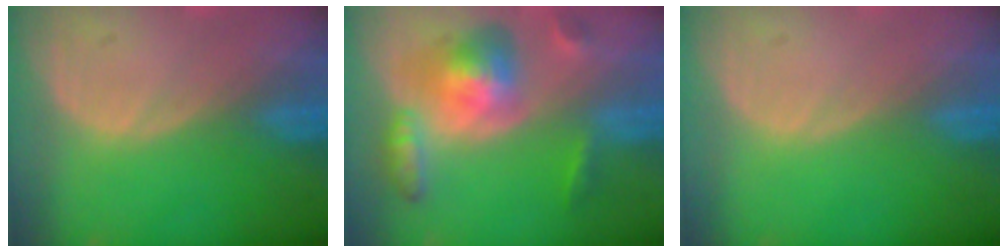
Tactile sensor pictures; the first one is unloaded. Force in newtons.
{"total": 8.1, "press": 8.1, "slide": 0.5}
{"total": 0.0}